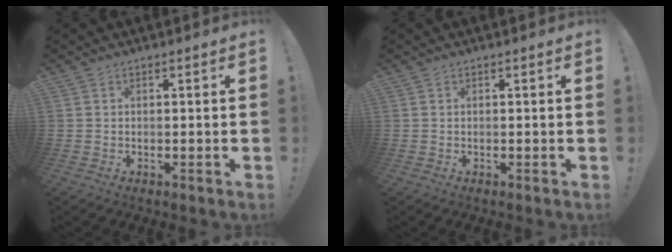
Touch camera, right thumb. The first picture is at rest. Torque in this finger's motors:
{"motor_torque": [0.00, 0.00, 0.00, 0.00, 0.00]}